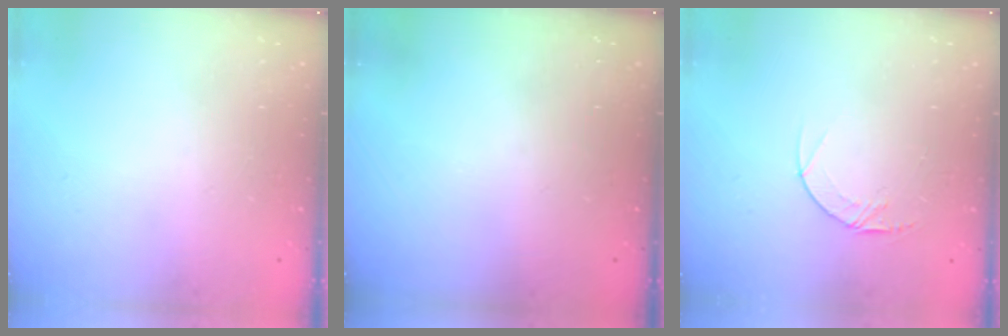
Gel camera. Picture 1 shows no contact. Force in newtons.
{"total": 0.0}
{"total": 4.6, "press": 4.6, "slide": 0.4}